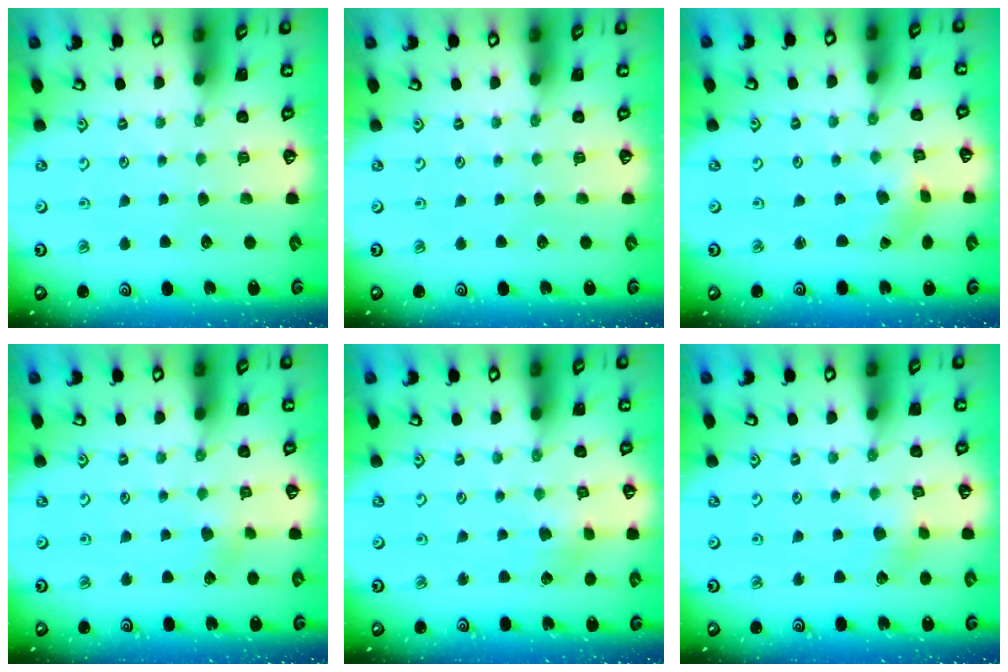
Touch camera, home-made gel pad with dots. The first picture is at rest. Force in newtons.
{"total": 0.0}
{"total": 2.7, "press": 2.3, "slide": 1.3}
{"total": 1.3, "press": 1.3, "slide": 0.2}
{"total": 3.1, "press": 3.1, "slide": 0.3}
{"total": 3.9, "press": 3.9, "slide": 0.5}